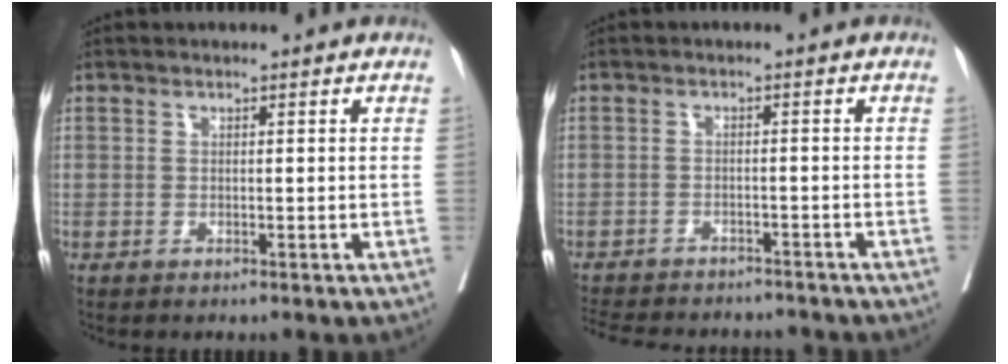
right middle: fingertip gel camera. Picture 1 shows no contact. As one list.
[{"total": 14.0, "force": [-12.6, 4.0, 4.7], "torque": [-0.110, -0.003, -0.164]}]